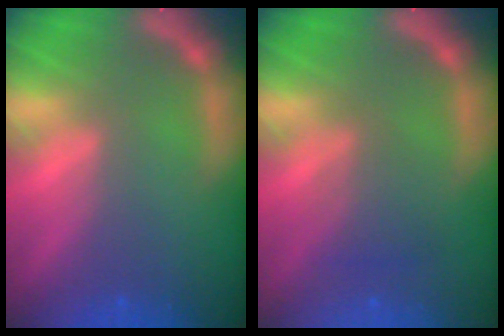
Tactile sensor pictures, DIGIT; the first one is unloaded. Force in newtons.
{"total": 2.5}